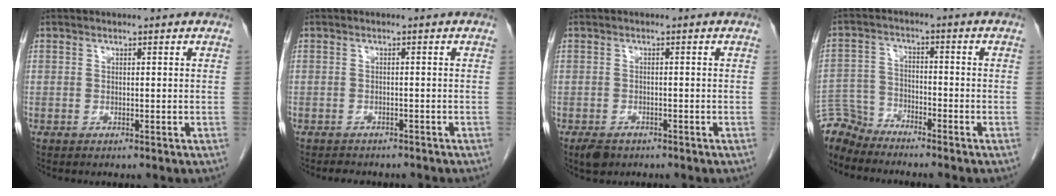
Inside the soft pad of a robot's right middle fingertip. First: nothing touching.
{"total": 4.2, "force": [-3.7, 1.6, 1.3], "torque": [-0.025, -0.005, -0.043]}
{"total": 2.8, "force": [-1.9, 1.6, 1.2], "torque": [-0.023, -0.002, -0.026]}
{"total": 6.0, "force": [-5.9, 0.7, -0.8], "torque": [0.011, 0.003, -0.115]}